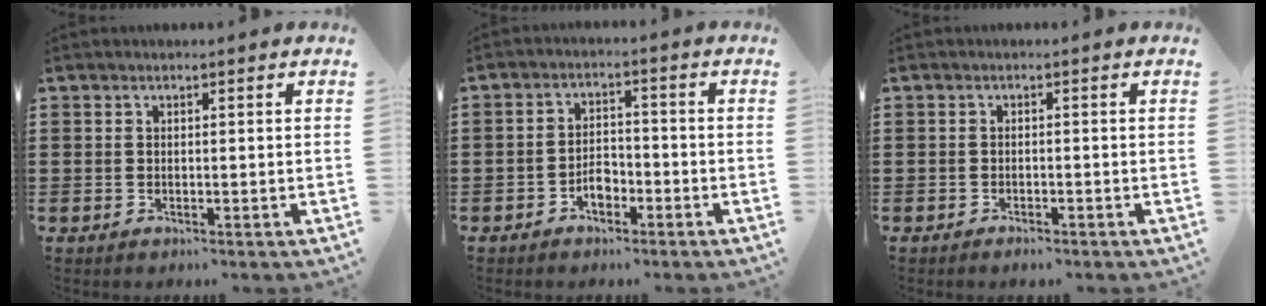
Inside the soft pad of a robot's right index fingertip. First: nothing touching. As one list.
[{"total": 3.4, "force": [-2.0, 1.9, 2.0], "torque": [-0.038, 0.006, -0.040]}, {"total": 1.0, "force": [-1.0, -0.1, 0.1], "torque": [-0.004, -0.003, -0.020]}]